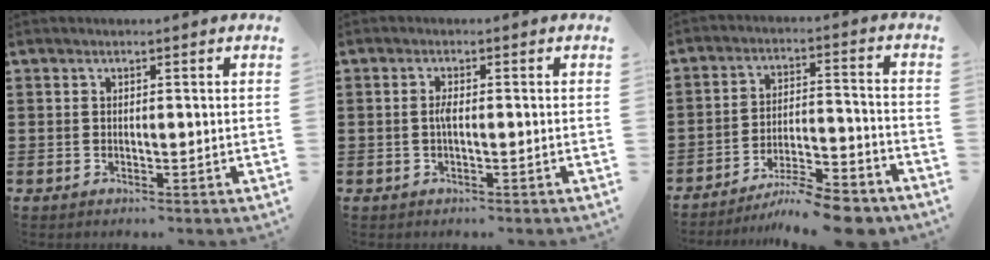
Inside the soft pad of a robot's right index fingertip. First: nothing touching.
{"total": 1.8, "force": [-0.3, 0.4, 1.7], "torque": [-0.041, -0.002, -0.008]}
{"total": 7.8, "force": [-7.0, 0.6, 3.5], "torque": [-0.055, 0.012, -0.133]}